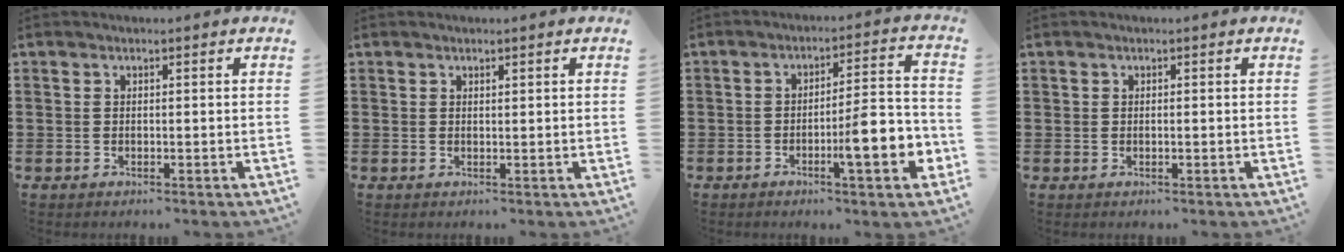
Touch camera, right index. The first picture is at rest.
{"total": 0.5, "force": [0.4, 0.2, 0.2], "torque": [-0.004, 0.001, 0.008]}
{"total": 9.2, "force": [-3.4, 1.7, 8.4], "torque": [-0.117, -0.005, -0.059]}
{"total": 0.0}